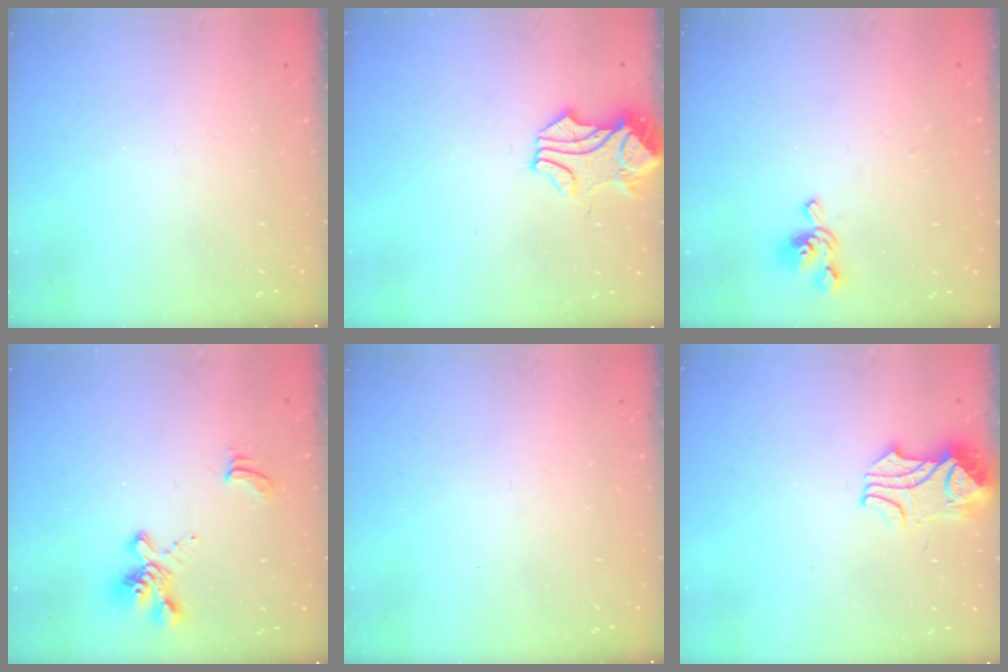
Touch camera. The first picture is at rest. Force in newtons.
{"total": 1.8, "press": 1.7, "slide": 0.5}
{"total": 1.7, "press": 1.4, "slide": 1.0}
{"total": 2.3, "press": 1.9, "slide": 1.3}
{"total": 0.0}
{"total": 3.6, "press": 3.6, "slide": 0.5}